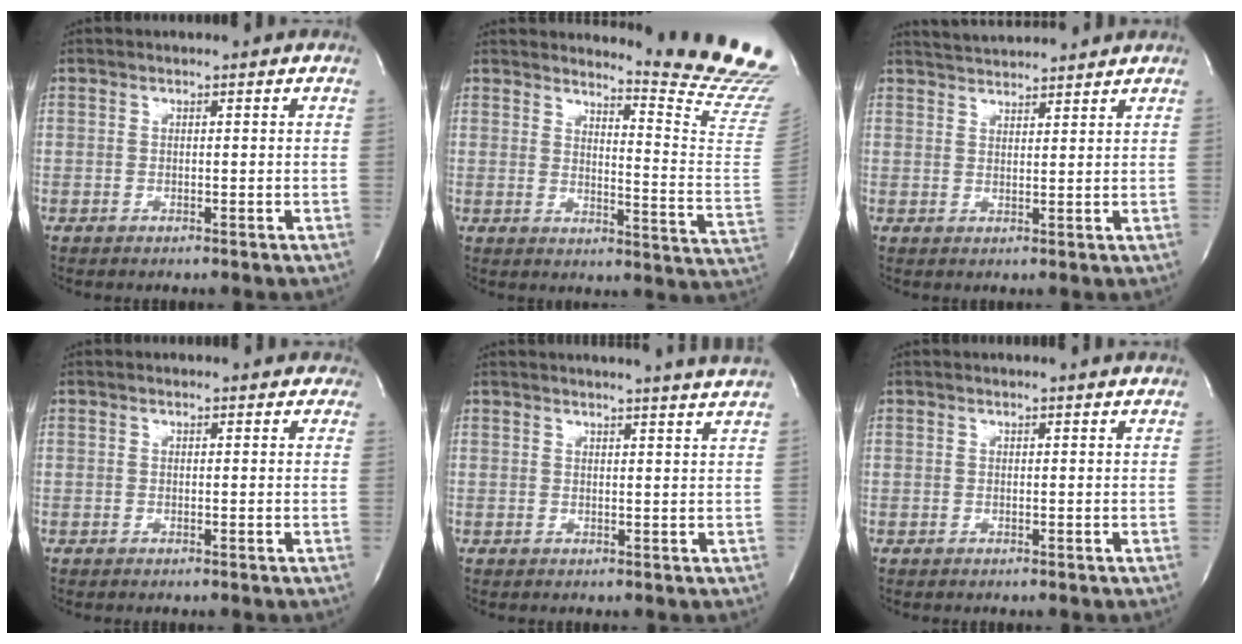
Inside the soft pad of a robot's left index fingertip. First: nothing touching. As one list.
[{"total": 15.7, "force": [15.2, -2.0, 3.6], "torque": [-0.057, -0.167, 0.164]}, {"total": 6.9, "force": [6.7, 0.2, 1.6], "torque": [-0.036, 0.029, 0.103]}, {"total": 4.2, "force": [3.7, 1.8, 0.9], "torque": [0.003, 0.006, 0.026]}, {"total": 9.0, "force": [8.4, -1.5, 2.8], "torque": [-0.036, -0.025, 0.083]}, {"total": 2.3, "force": [2.2, -0.4, 0.5], "torque": [-0.013, 0.002, 0.022]}]